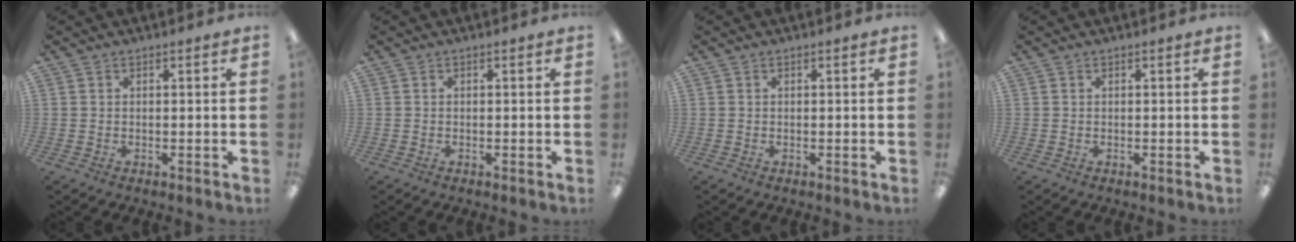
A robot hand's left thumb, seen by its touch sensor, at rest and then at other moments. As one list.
[{"total": 0.0}, {"total": 0.0}, {"total": 0.0}]